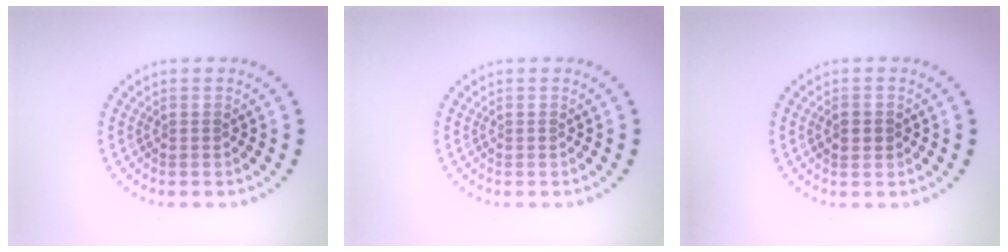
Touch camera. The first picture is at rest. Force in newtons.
{"total": 0.0}
{"total": 1.1, "press": 1.1, "slide": 0.2}